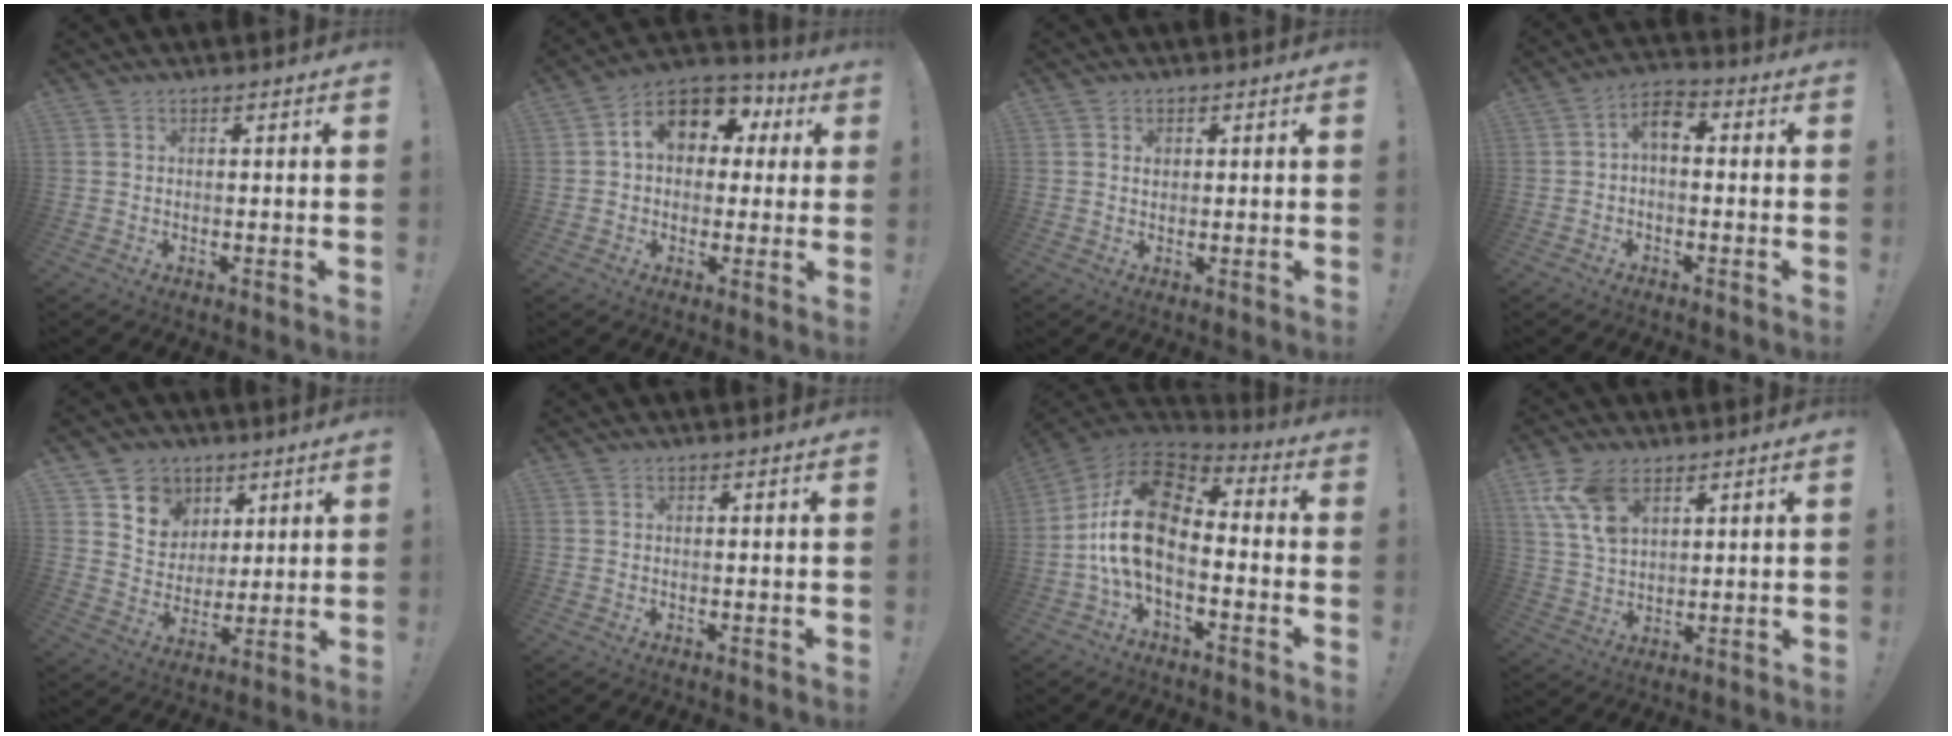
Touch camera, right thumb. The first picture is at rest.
{"total": 11.7, "force": [3.4, 8.5, 7.2], "torque": [-0.108, 0.000, 0.066]}
{"total": 1.3, "force": [0.8, 1.0, 0.2], "torque": [0.010, -0.004, 0.011]}
{"total": 5.2, "force": [-0.3, 3.0, 4.2], "torque": [-0.079, 0.004, -0.007]}
{"total": 9.0, "force": [4.9, 7.5, 1.1], "torque": [-0.019, -0.038, 0.100]}
{"total": 0.0}
{"total": 17.4, "force": [-0.8, 10.0, 14.2], "torque": [-0.274, 0.008, -0.011]}
{"total": 11.3, "force": [6.2, 6.6, 6.8], "torque": [-0.127, -0.018, 0.122]}